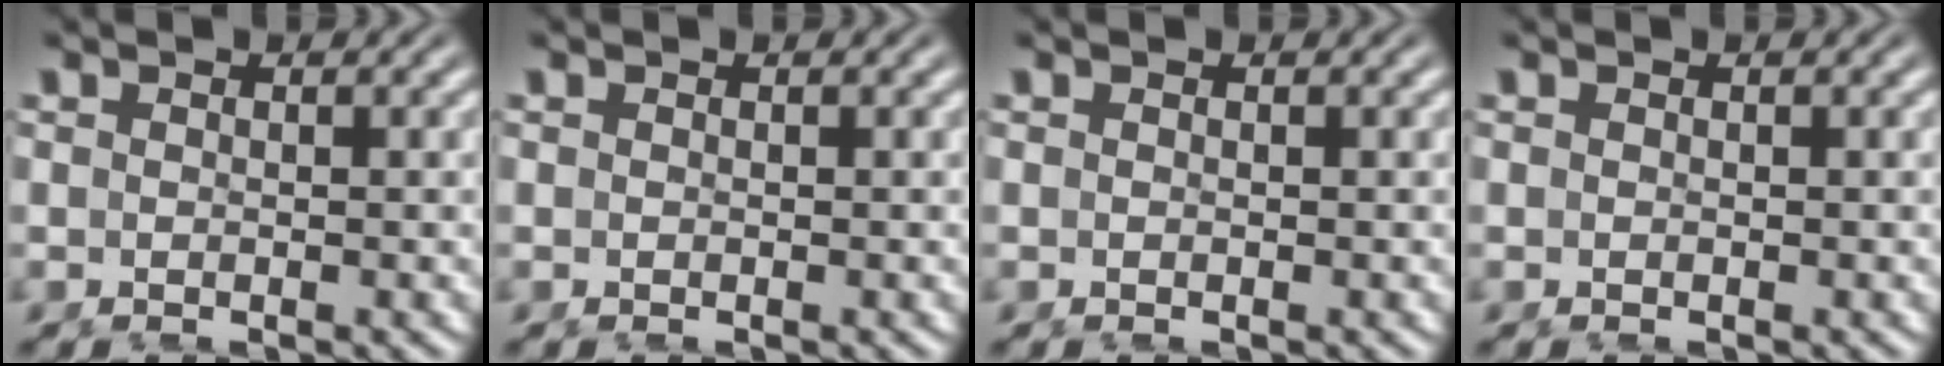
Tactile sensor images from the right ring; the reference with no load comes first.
{"total": 0.0}
{"total": 0.0}
{"total": 0.0}